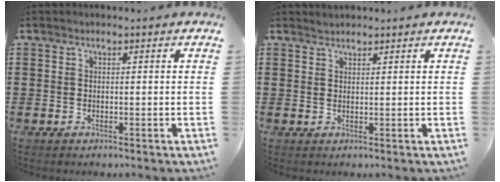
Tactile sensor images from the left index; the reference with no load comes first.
{"total": 1.2, "force": [1.2, 0.3, 0.0], "torque": [-0.003, 0.000, 0.023]}